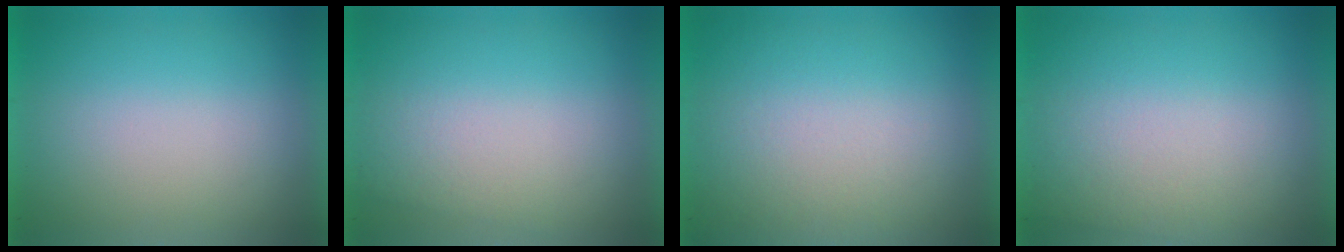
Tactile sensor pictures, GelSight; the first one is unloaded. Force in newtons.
{"total": 1.1}
{"total": 2.5}
{"total": 2.1}